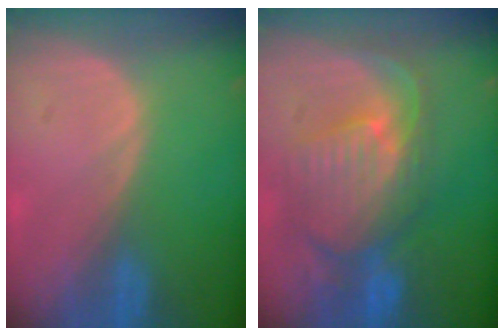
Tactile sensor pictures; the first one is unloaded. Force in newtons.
{"total": 10.9, "press": 9.6, "slide": 5.3}